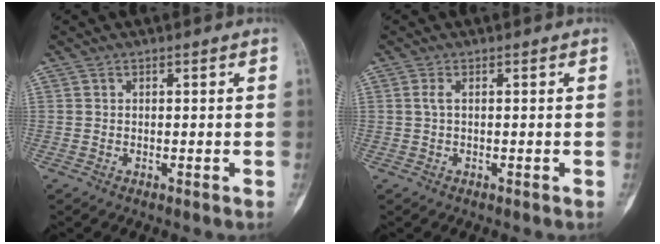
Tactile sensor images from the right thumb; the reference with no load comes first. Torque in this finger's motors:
{"motor_torque": [0.14, 0.61, 0.26, 0.02, -0.04]}